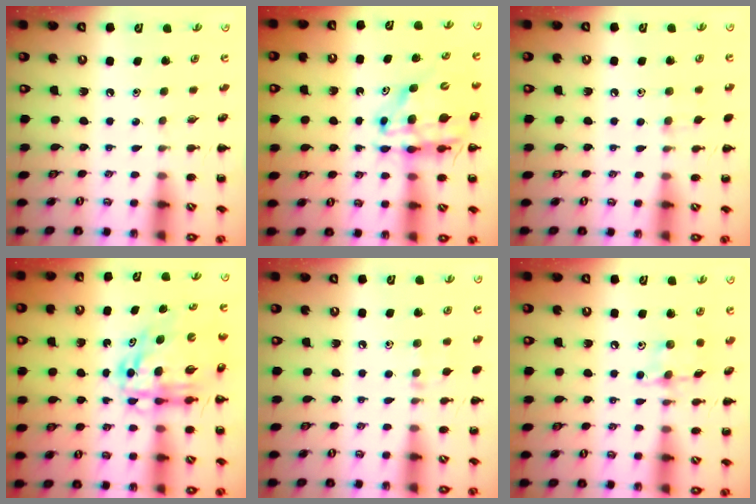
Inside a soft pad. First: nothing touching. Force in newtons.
{"total": 13.6, "press": 13.1, "slide": 3.6}
{"total": 5.8, "press": 5.3, "slide": 2.2}
{"total": 10.2, "press": 9.8, "slide": 3.1}
{"total": 6.4, "press": 6.0, "slide": 2.3}
{"total": 8.7, "press": 8.7, "slide": 0.5}